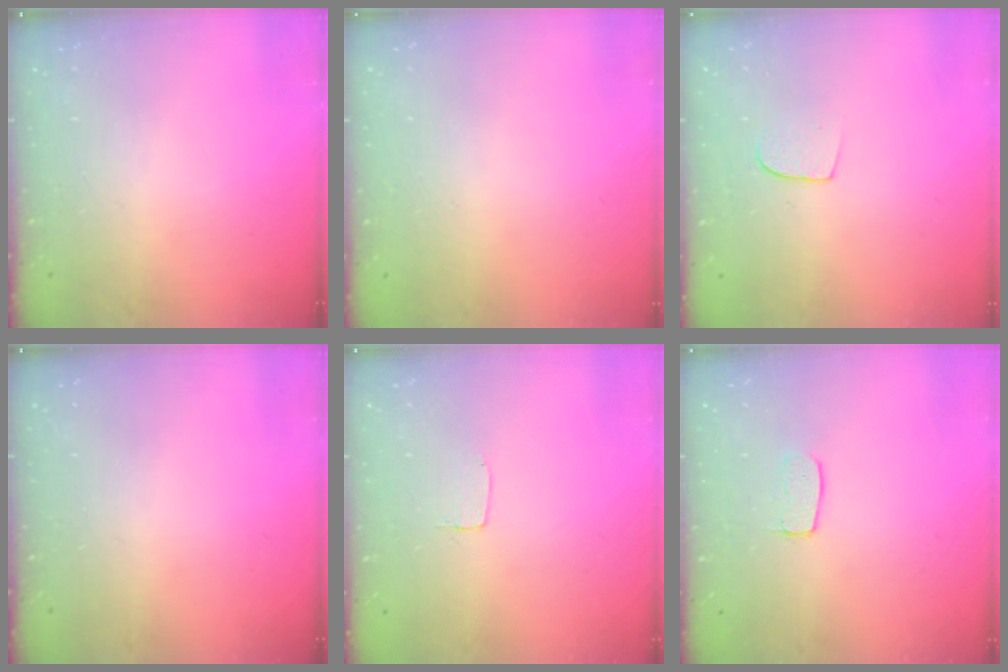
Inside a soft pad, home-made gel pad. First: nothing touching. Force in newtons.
{"total": 0.0}
{"total": 6.3, "press": 6.3, "slide": 0.5}
{"total": 0.0}
{"total": 1.2, "press": 1.2, "slide": 0.0}
{"total": 5.0, "press": 5.0, "slide": 0.3}